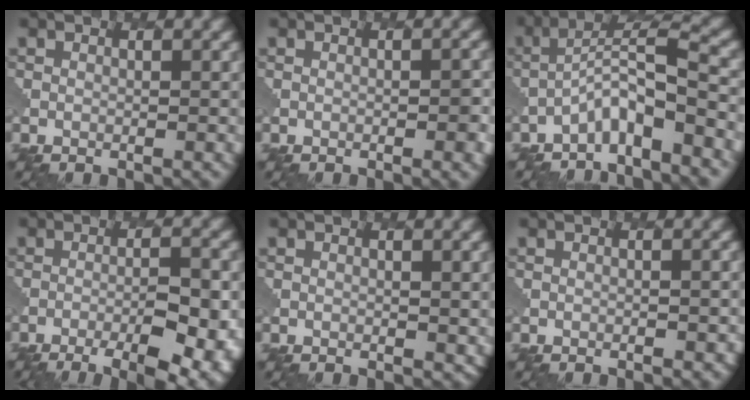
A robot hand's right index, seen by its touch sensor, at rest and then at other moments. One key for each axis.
{"total": 1.9, "fx": -0.4, "fy": 0.6, "fz": 1.7, "tx": -0.018, "ty": 0.004, "tz": -0.004}
{"total": 4.9, "fx": -3.0, "fy": 0.8, "fz": 3.8, "tx": -0.070, "ty": 0.014, "tz": -0.062}
{"total": 8.6, "fx": -4.3, "fy": 2.5, "fz": 7.0, "tx": -0.102, "ty": -0.006, "tz": -0.054}
{"total": 1.5, "fx": 0.3, "fy": 0.9, "fz": 1.2, "tx": -0.013, "ty": -0.003, "tz": 0.007}
{"total": 0.8, "fx": -0.3, "fy": 0.5, "fz": 0.6, "tx": 0.000, "ty": 0.003, "tz": 0.003}